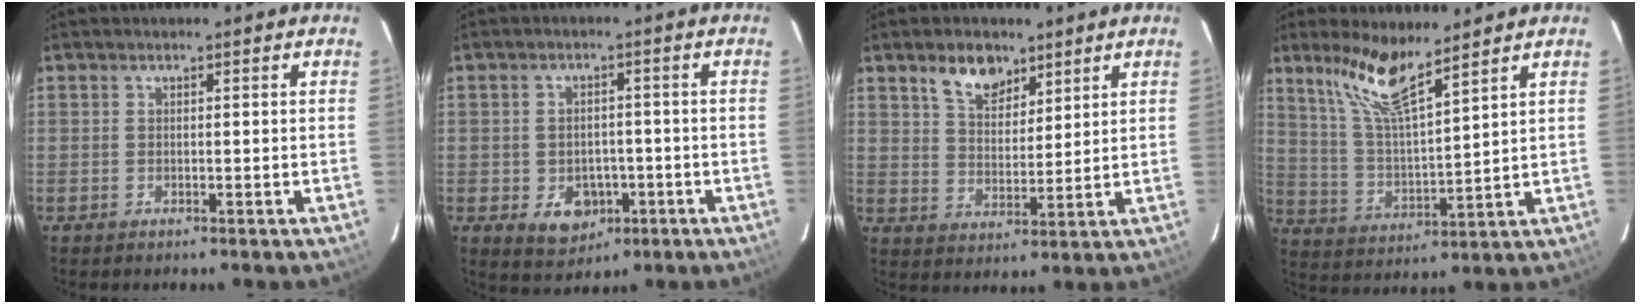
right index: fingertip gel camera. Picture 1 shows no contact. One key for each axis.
{"total": 7.1, "fx": -2.5, "fy": 5.6, "fz": 3.6, "tx": -0.076, "ty": 0.003, "tz": -0.018}
{"total": 7.5, "fx": 5.0, "fy": 4.2, "fz": 3.8, "tx": -0.061, "ty": 0.009, "tz": 0.093}
{"total": 10.7, "fx": 8.0, "fy": 1.4, "fz": 6.9, "tx": -0.132, "ty": 0.002, "tz": 0.164}